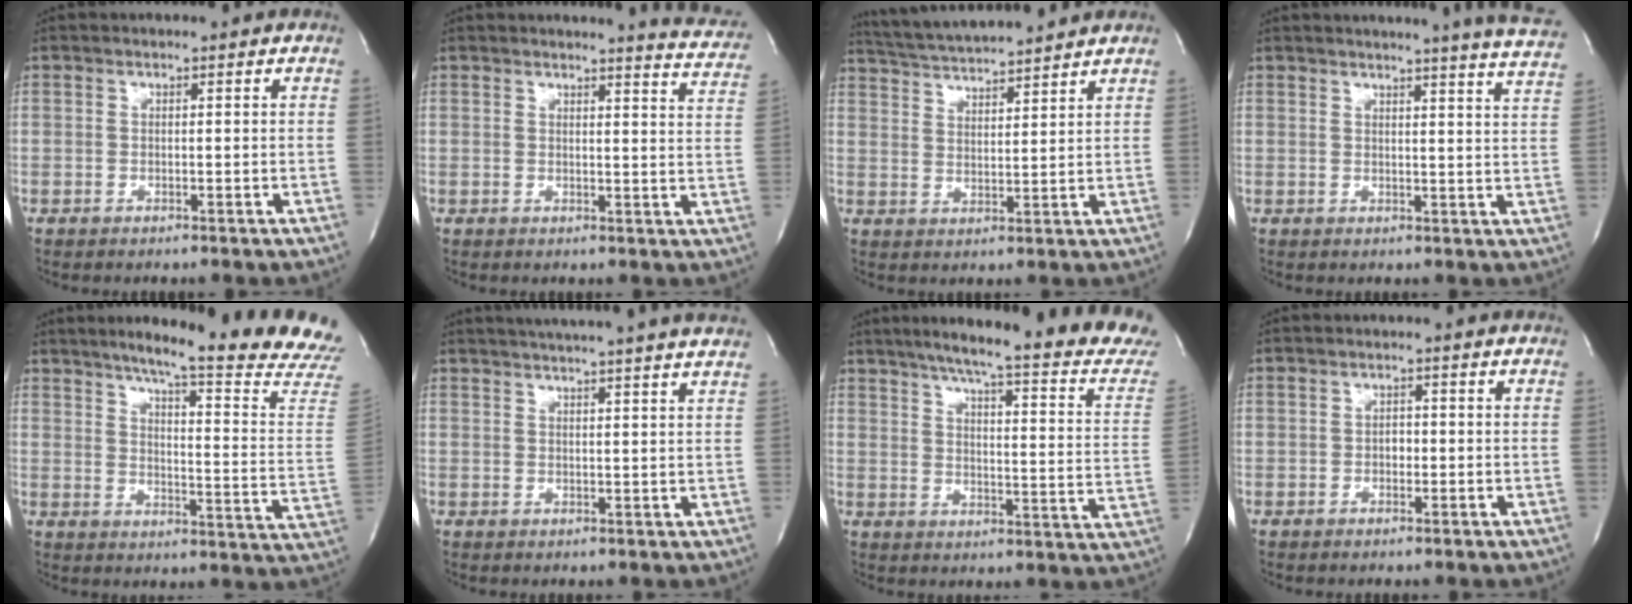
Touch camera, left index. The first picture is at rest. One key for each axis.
{"total": 8.6, "fx": 8.6, "fy": 0.0, "fz": 1.0, "tx": -0.003, "ty": -0.071, "tz": 0.068}
{"total": 11.4, "fx": 10.7, "fy": 0.0, "fz": 4.0, "tx": -0.081, "ty": 0.021, "tz": 0.174}
{"total": 13.6, "fx": 12.7, "fy": -1.3, "fz": 4.6, "tx": -0.066, "ty": -0.079, "tz": 0.127}
{"total": 23.0, "fx": 19.7, "fy": -0.7, "fz": 11.9, "tx": -0.170, "ty": -0.092, "tz": 0.239}
{"total": 16.9, "fx": 15.1, "fy": -0.6, "fz": 7.5, "tx": -0.126, "ty": 0.002, "tz": 0.187}
{"total": 25.7, "fx": 22.0, "fy": 0.9, "fz": 13.4, "tx": -0.194, "ty": -0.065, "tz": 0.266}
{"total": 1.2, "fx": -0.3, "fy": 0.9, "fz": 0.9, "tx": -0.013, "ty": 0.002, "tz": -0.005}